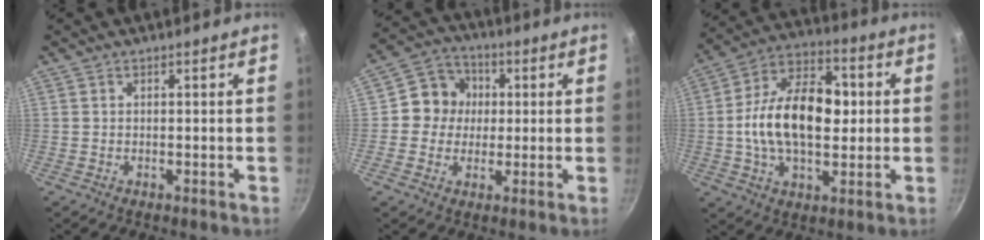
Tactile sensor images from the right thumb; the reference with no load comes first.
{"total": 8.6, "force": [0.7, 8.1, 2.8], "torque": [-0.004, 0.017, -0.008]}
{"total": 18.9, "force": [0.5, 11.5, 15.1], "torque": [-0.231, 0.025, -0.005]}